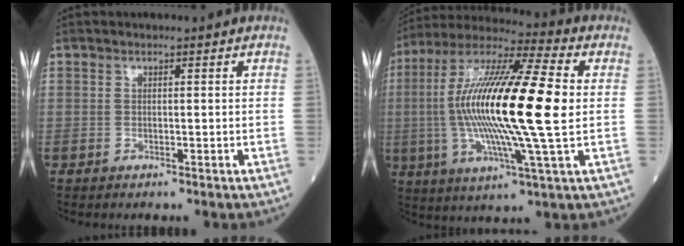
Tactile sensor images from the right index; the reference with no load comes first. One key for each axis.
{"total": 22.4, "fx": 0.3, "fy": 1.8, "fz": 22.3, "tx": -0.439, "ty": 0.002, "tz": -0.010}